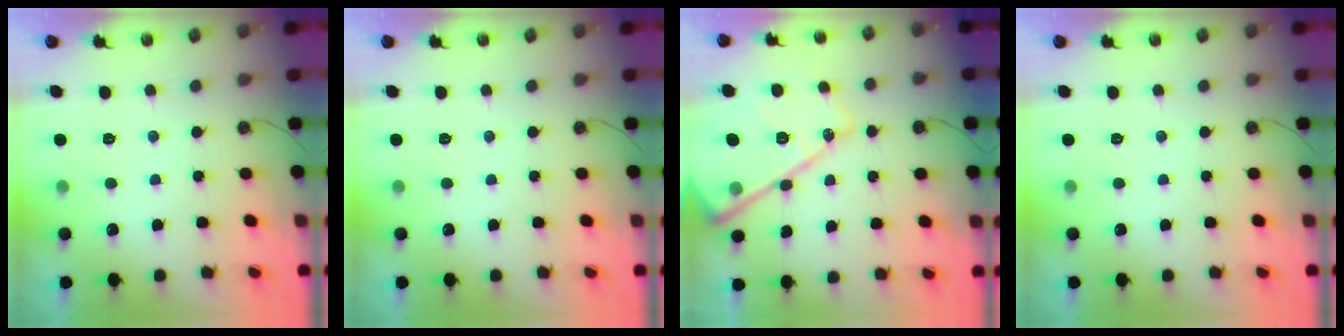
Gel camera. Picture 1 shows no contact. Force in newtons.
{"total": 0.0}
{"total": 20.9, "press": 20.8, "slide": 2.0}
{"total": 0.0}